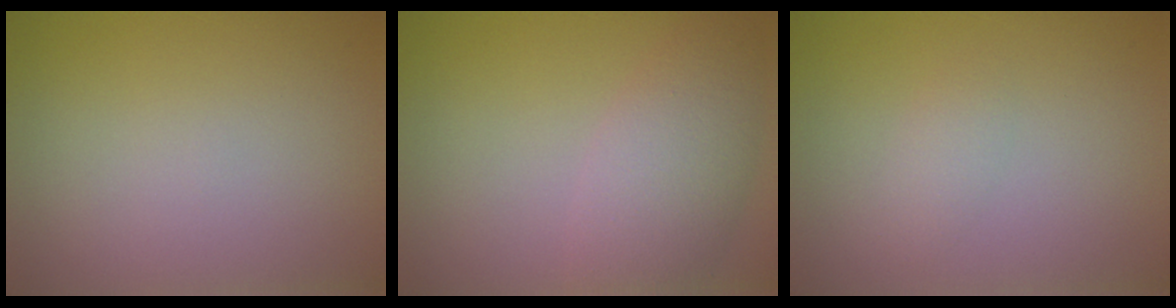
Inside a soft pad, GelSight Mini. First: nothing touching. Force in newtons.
{"total": 4.3, "press": 4.3, "slide": 0.2}
{"total": 1.1, "press": 1.1, "slide": 0.0}